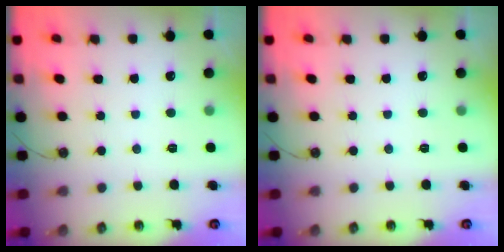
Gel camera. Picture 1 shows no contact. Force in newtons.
{"total": 0.0}